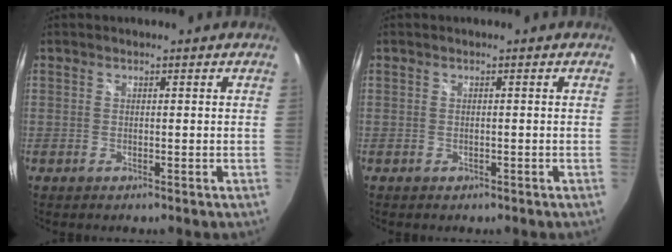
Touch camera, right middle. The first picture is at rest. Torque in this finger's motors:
{"motor_torque": [-0.11, -0.05, 0.03, 0.01]}